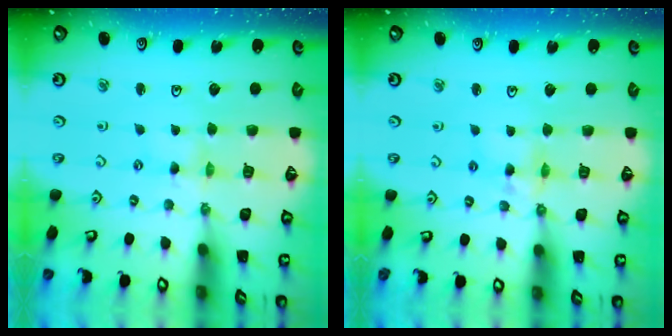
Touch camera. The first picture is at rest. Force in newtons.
{"total": 6.4, "press": 6.4, "slide": 0.5}